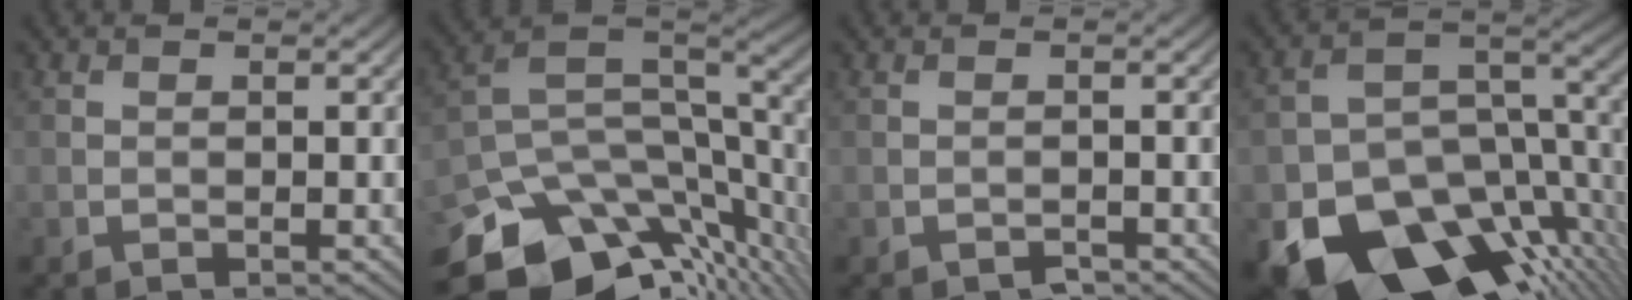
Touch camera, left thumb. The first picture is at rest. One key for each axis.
{"total": 15.1, "fx": -8.6, "fy": 8.1, "fz": 9.5, "tx": -0.215, "ty": -0.031, "tz": -0.130}
{"total": 0.9, "fx": -0.8, "fy": 0.4, "fz": 0.3, "tx": -0.004, "ty": -0.001, "tz": -0.014}
{"total": 19.4, "fx": -10.3, "fy": 11.6, "fz": 11.7, "tx": -0.205, "ty": -0.056, "tz": -0.137}